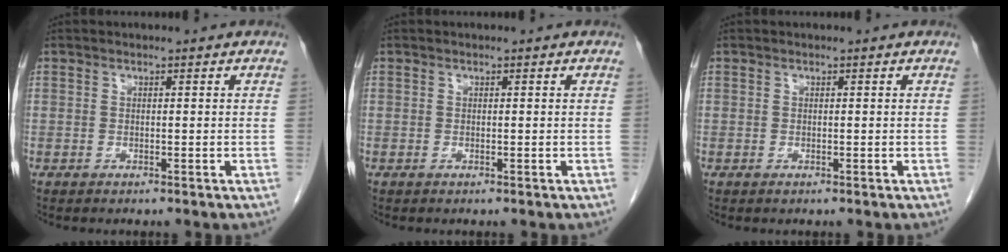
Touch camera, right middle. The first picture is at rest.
{"total": 0.0}
{"total": 0.0}